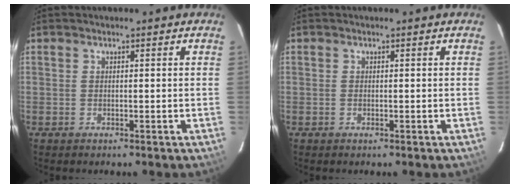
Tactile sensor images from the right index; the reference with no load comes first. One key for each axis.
{"total": 0.0}